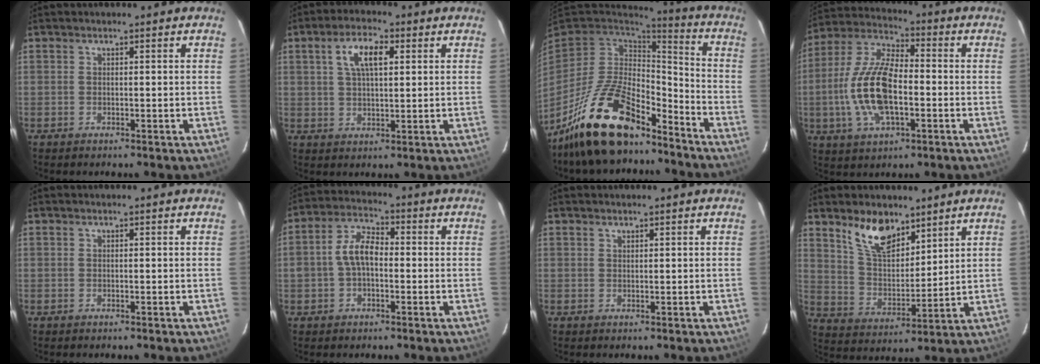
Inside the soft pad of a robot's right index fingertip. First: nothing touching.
{"total": 6.9, "force": [2.5, 2.9, 5.8], "torque": [-0.106, 0.014, 0.046]}
{"total": 20.3, "force": [-14.7, 7.7, 11.7], "torque": [-0.244, -0.012, -0.257]}
{"total": 15.5, "force": [-2.8, 6.8, 13.6], "torque": [-0.288, 0.005, -0.055]}
{"total": 0.0}
{"total": 6.9, "force": [-0.7, 4.1, 5.5], "torque": [-0.108, 0.020, -0.011]}
{"total": 0.5, "force": [0.5, 0.1, 0.0], "torque": [0.001, 0.000, 0.010]}
{"total": 10.9, "force": [7.7, 5.0, 5.9], "torque": [-0.107, 0.003, 0.151]}